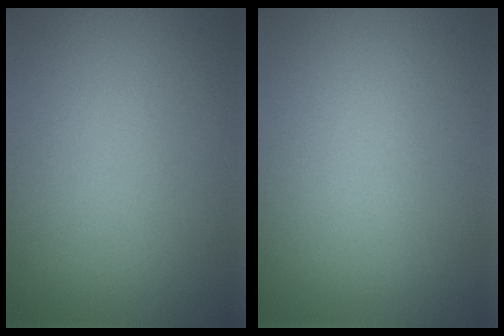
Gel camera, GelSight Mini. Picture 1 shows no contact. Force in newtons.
{"total": 0.0}